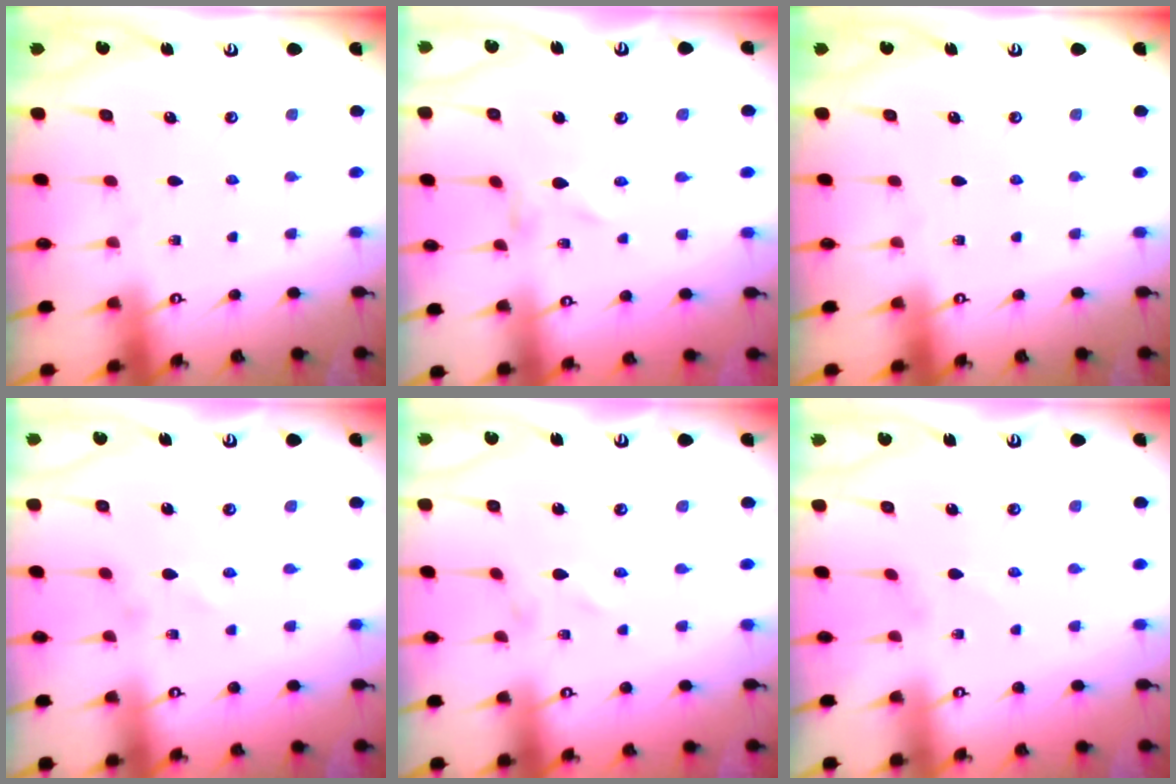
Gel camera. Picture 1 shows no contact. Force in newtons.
{"total": 0.0}
{"total": 0.0}
{"total": 0.6, "press": 0.5, "slide": 0.3}
{"total": 1.2, "press": 1.2, "slide": 0.1}
{"total": 1.1, "press": 1.1, "slide": 0.1}